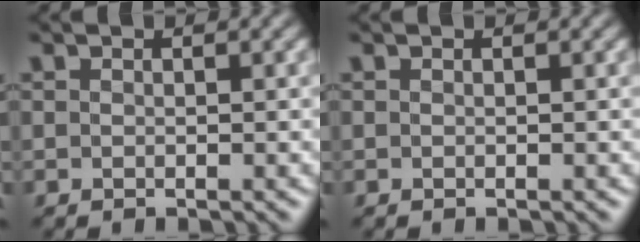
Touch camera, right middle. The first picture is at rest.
{"total": 0.0}